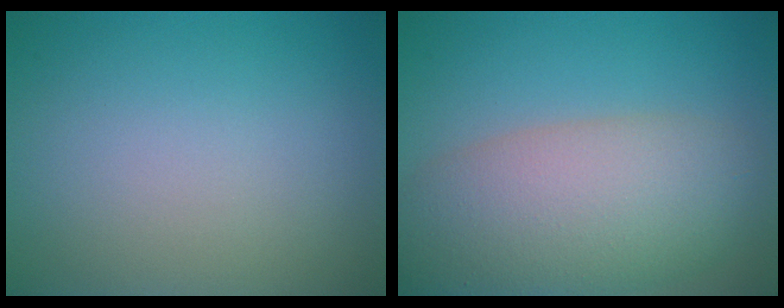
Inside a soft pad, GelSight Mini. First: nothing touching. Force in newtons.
{"total": 9.0, "press": 9.0, "slide": 0.6}